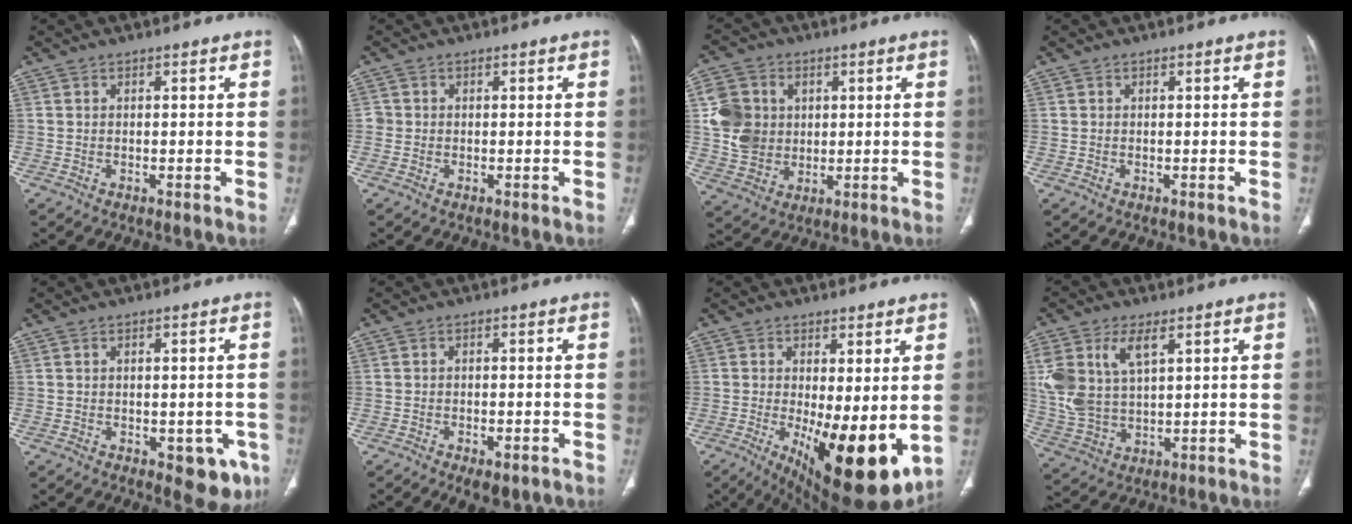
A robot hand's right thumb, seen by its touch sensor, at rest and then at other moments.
{"total": 1.0, "force": [-0.1, 1.0, 0.1], "torque": [0.005, 0.004, -0.002]}
{"total": 10.8, "force": [1.6, 9.3, 5.2], "torque": [-0.081, -0.003, 0.037]}
{"total": 0.0}
{"total": 7.1, "force": [-2.6, 3.9, 5.4], "torque": [-0.028, -0.003, -0.024]}
{"total": 5.5, "force": [-3.1, 2.6, 3.6], "torque": [-0.048, 0.007, -0.039]}
{"total": 16.4, "force": [-2.6, 6.0, 15.1], "torque": [-0.212, -0.037, -0.015]}
{"total": 11.5, "force": [4.4, 6.1, 8.6], "torque": [-0.194, -0.006, 0.097]}